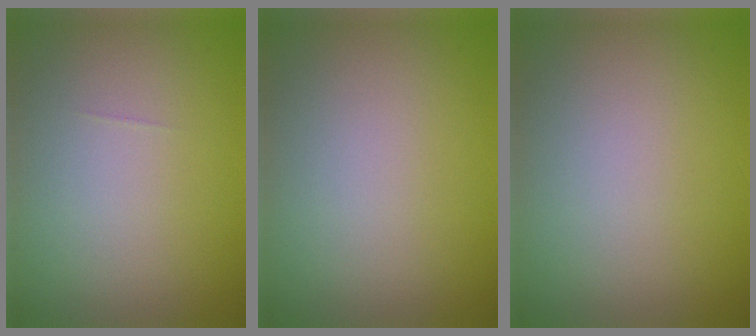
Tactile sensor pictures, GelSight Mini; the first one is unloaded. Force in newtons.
{"total": 0.0}
{"total": 0.0}